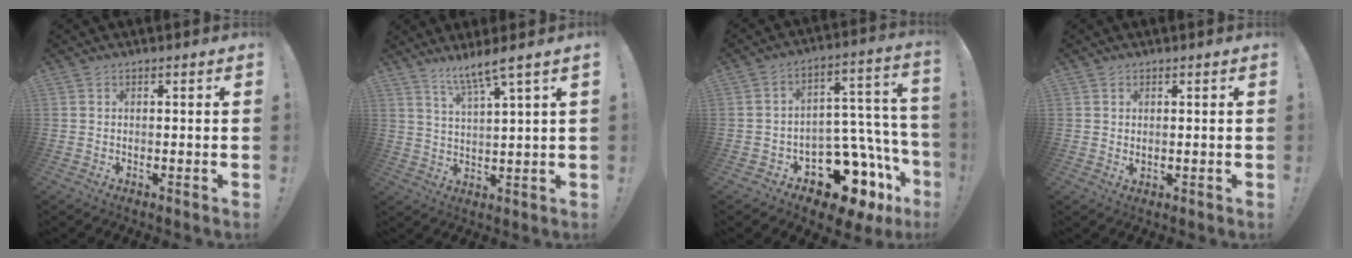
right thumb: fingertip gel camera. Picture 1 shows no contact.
{"total": 6.8, "force": [5.5, -0.6, 4.0], "torque": [-0.073, -0.032, 0.091]}
{"total": 16.4, "force": [-9.9, 8.9, 9.6], "torque": [-0.094, 0.052, -0.158]}
{"total": 1.2, "force": [0.8, 0.7, 0.6], "torque": [-0.006, -0.002, 0.014]}